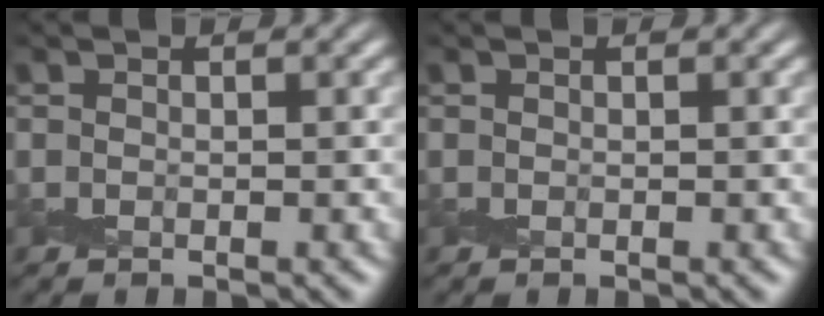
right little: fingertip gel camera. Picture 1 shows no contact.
{"total": 0.0}